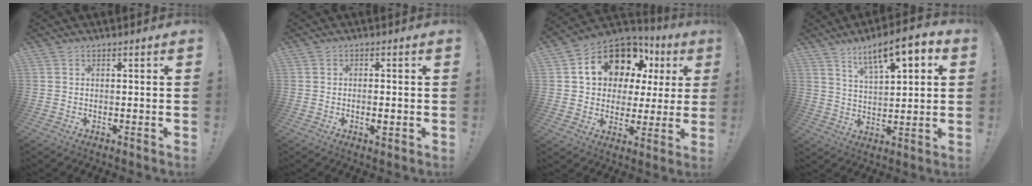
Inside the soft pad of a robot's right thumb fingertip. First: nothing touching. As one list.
[{"total": 2.2, "force": [-0.7, 0.5, 2.1], "torque": [-0.025, -0.001, -0.012]}, {"total": 16.2, "force": [8.6, 10.7, 8.6], "torque": [-0.139, -0.047, 0.164]}, {"total": 11.8, "force": [6.5, 3.8, 9.1], "torque": [-0.145, -0.026, 0.105]}]